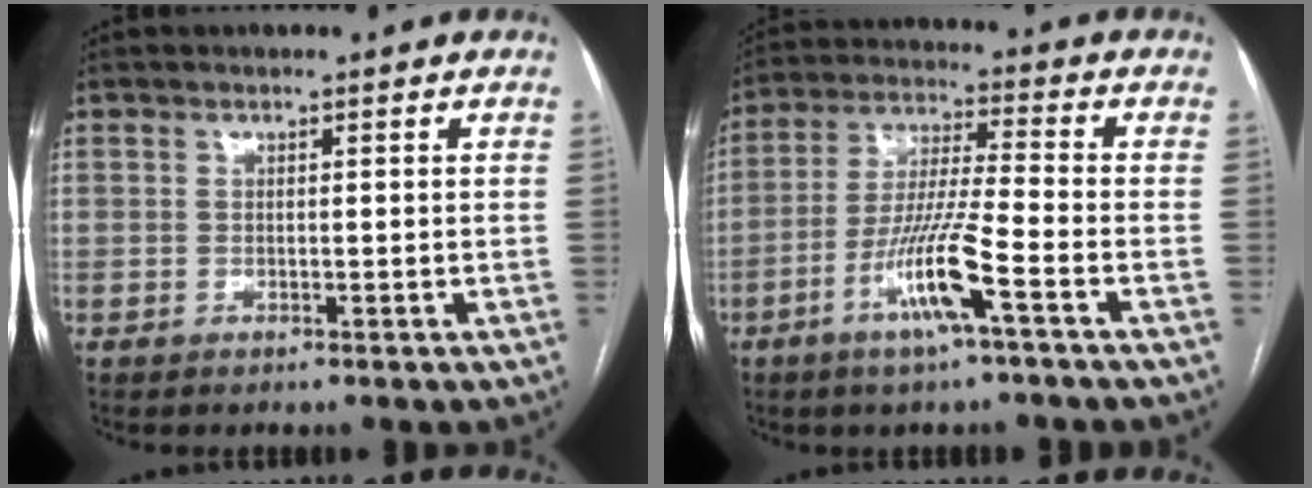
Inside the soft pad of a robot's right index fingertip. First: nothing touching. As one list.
[{"total": 10.6, "force": [-4.9, -0.3, 9.4], "torque": [-0.186, -0.007, -0.097]}]